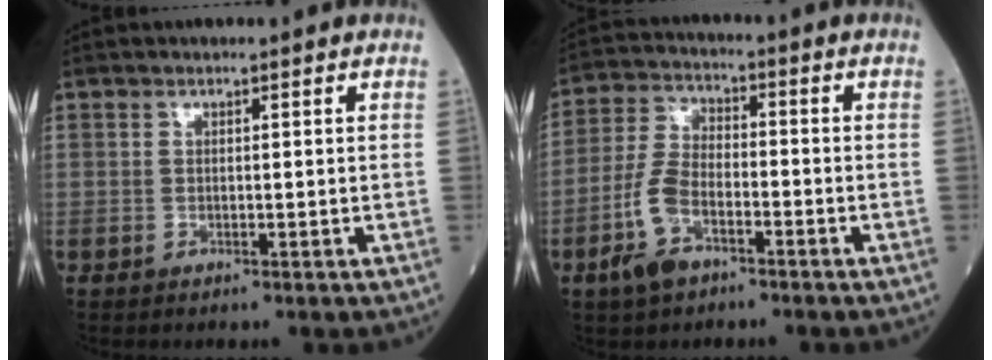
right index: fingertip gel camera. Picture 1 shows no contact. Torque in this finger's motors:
{"motor_torque": [1.07, -0.64, 0.51, 0.10]}